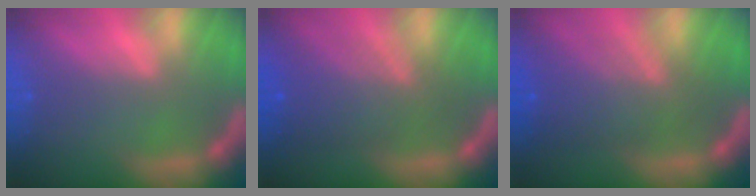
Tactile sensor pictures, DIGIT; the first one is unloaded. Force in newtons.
{"total": 6.6}
{"total": 7.1}